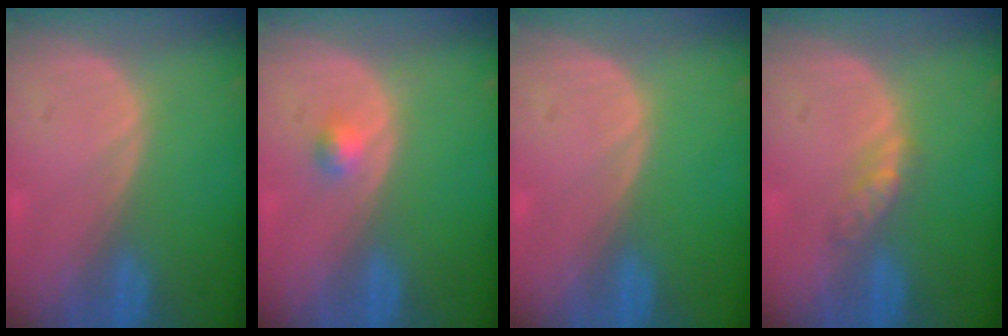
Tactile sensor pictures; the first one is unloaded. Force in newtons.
{"total": 1.8, "press": 1.6, "slide": 0.9}
{"total": 0.0}
{"total": 2.8, "press": 2.5, "slide": 1.2}